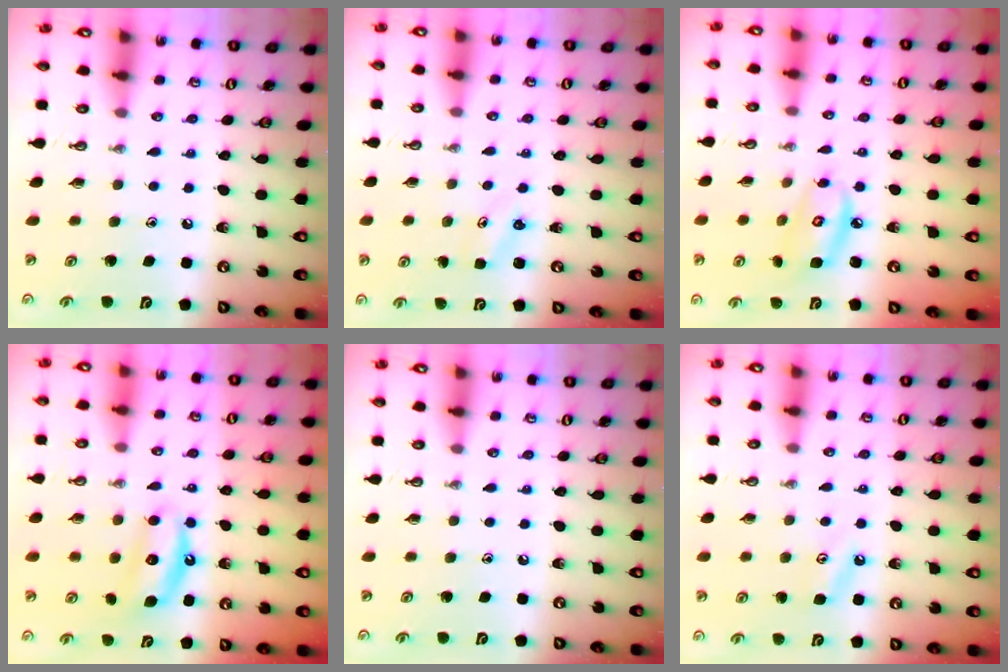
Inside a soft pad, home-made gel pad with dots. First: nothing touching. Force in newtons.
{"total": 2.5, "press": 2.5, "slide": 0.3}
{"total": 7.3, "press": 7.3, "slide": 0.5}
{"total": 6.0, "press": 6.0, "slide": 0.7}
{"total": 0.0}
{"total": 3.8, "press": 3.8, "slide": 0.4}